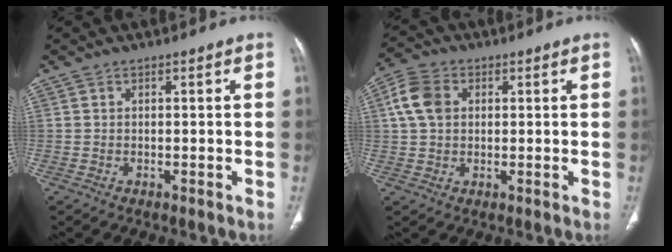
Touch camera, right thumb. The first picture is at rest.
{"total": 6.9, "force": [1.5, 5.1, 4.4], "torque": [-0.087, 0.012, 0.024]}